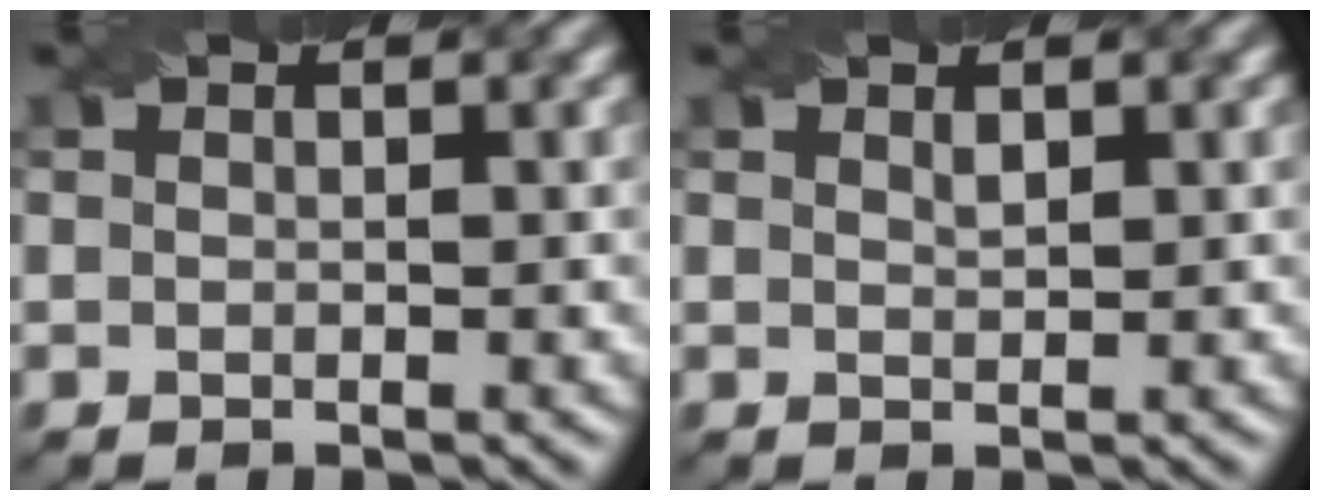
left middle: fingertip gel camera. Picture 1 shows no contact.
{"total": 0.7, "force": [0.5, 0.2, 0.4], "torque": [-0.010, -0.002, 0.011]}